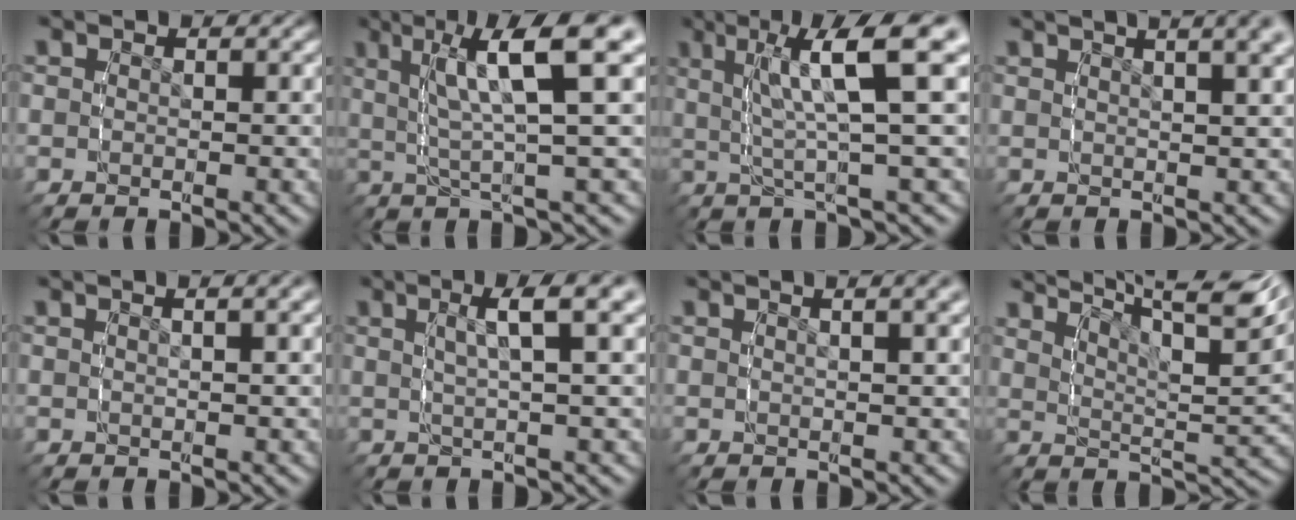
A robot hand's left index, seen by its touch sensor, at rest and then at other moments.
{"total": 7.6, "force": [3.0, 0.6, 7.0], "torque": [-0.097, 0.021, 0.041]}
{"total": 7.6, "force": [2.8, 0.6, 7.0], "torque": [-0.098, 0.023, 0.036]}
{"total": 6.3, "force": [4.0, 1.4, 4.7], "torque": [-0.049, 0.026, 0.054]}
{"total": 2.5, "force": [1.4, -0.2, 2.0], "torque": [-0.016, 0.016, 0.020]}
{"total": 4.9, "force": [2.4, -0.1, 4.3], "torque": [-0.058, 0.023, 0.033]}
{"total": 3.6, "force": [2.3, 0.2, 2.8], "torque": [-0.025, 0.018, 0.031]}
{"total": 12.6, "force": [8.8, 4.0, 8.1], "torque": [-0.086, 0.036, 0.114]}